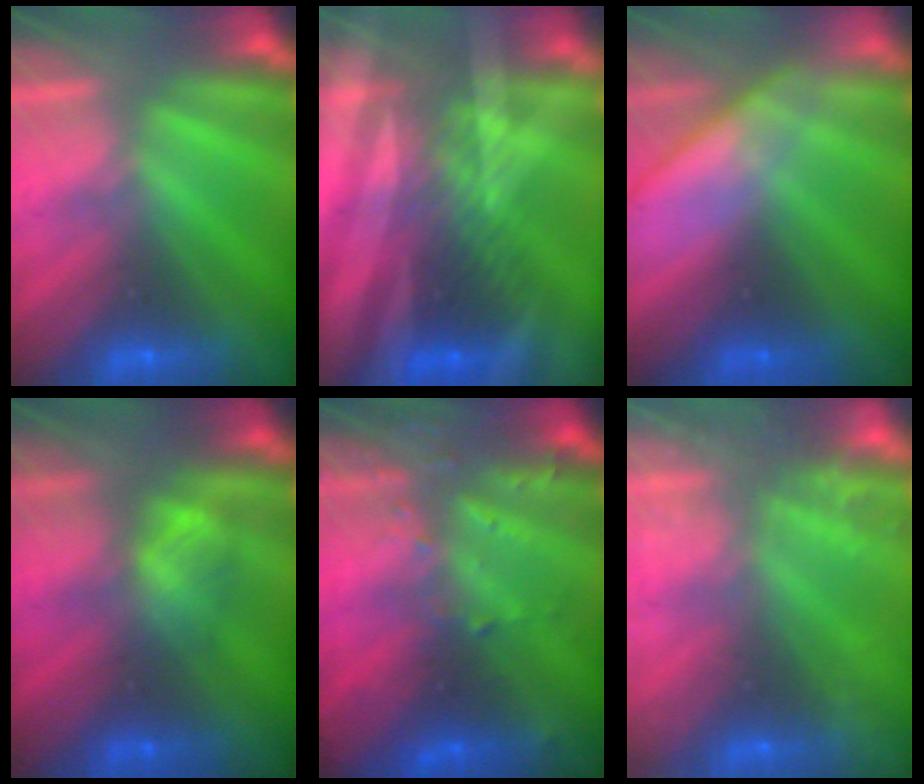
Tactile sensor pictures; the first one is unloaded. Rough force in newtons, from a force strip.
{"total": 3.1}
{"total": 3.1}
{"total": 2.3}
{"total": 3.2}
{"total": 8.9}